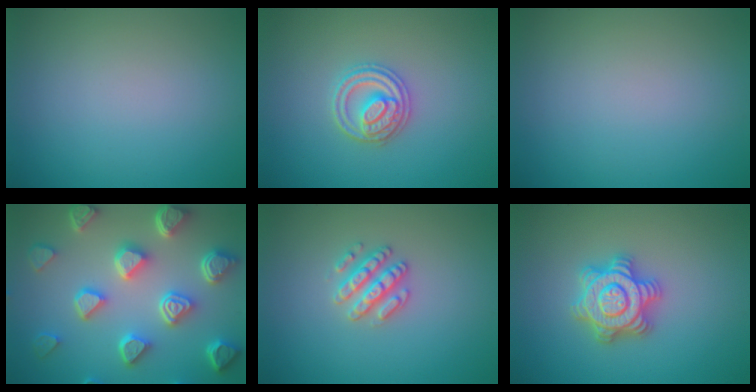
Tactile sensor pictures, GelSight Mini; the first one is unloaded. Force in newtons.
{"total": 2.8, "press": 2.8, "slide": 0.4}
{"total": 0.0}
{"total": 7.7, "press": 6.1, "slide": 4.8}
{"total": 2.6, "press": 2.6, "slide": 0.3}
{"total": 4.9, "press": 4.8, "slide": 0.8}